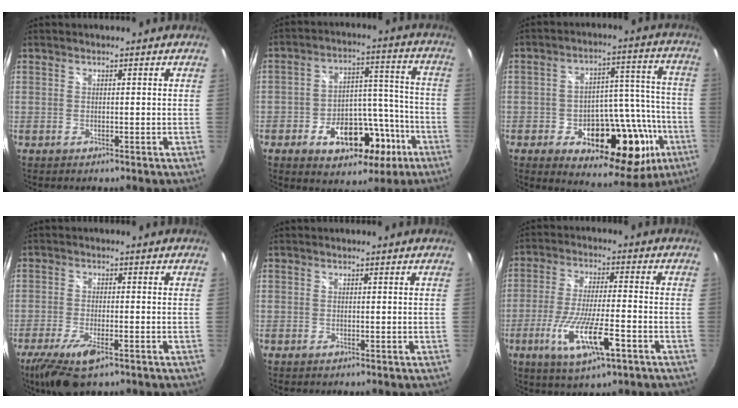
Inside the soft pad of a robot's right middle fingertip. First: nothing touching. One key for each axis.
{"total": 15.5, "fx": -7.7, "fy": 9.6, "fz": 9.3, "tx": -0.158, "ty": 0.043, "tz": -0.097}
{"total": 22.2, "fx": -9.0, "fy": 13.0, "fz": 15.6, "tx": -0.235, "ty": 0.020, "tz": -0.108}
{"total": 8.9, "fx": -5.5, "fy": 2.7, "fz": 6.5, "tx": -0.153, "ty": -0.032, "tz": -0.101}
{"total": 0.0}
{"total": 12.9, "fx": -5.7, "fy": 2.8, "fz": 11.2, "tx": -0.225, "ty": -0.024, "tz": -0.099}